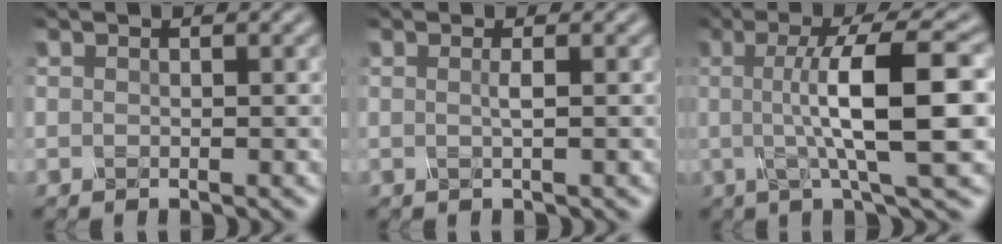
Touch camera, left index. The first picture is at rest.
{"total": 1.0, "force": [0.0, 0.2, 1.0], "torque": [-0.014, 0.000, -0.006]}
{"total": 9.9, "force": [0.3, 2.2, 9.7], "torque": [-0.128, 0.004, 0.004]}